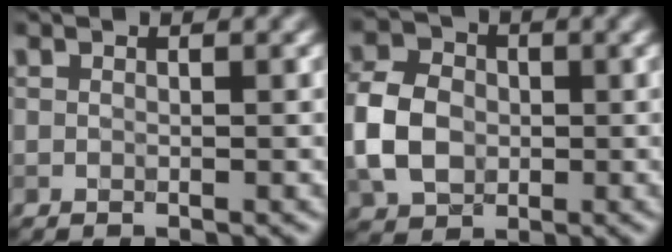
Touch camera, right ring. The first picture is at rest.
{"total": 6.6, "force": [-0.8, 5.2, 4.0], "torque": [-0.094, 0.006, -0.028]}